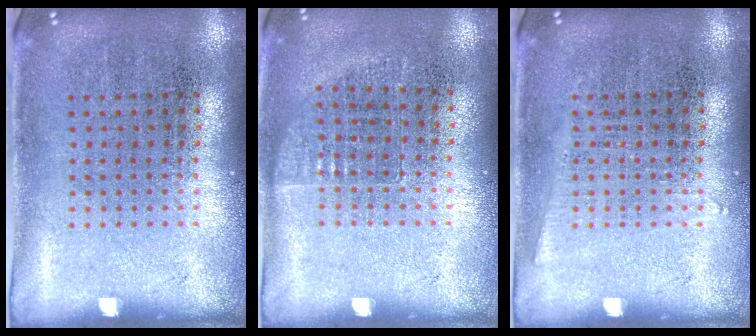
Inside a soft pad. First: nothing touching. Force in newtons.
{"total": 0.6, "press": 0.6, "slide": 0.2}
{"total": 0.7, "press": 0.7, "slide": 0.0}